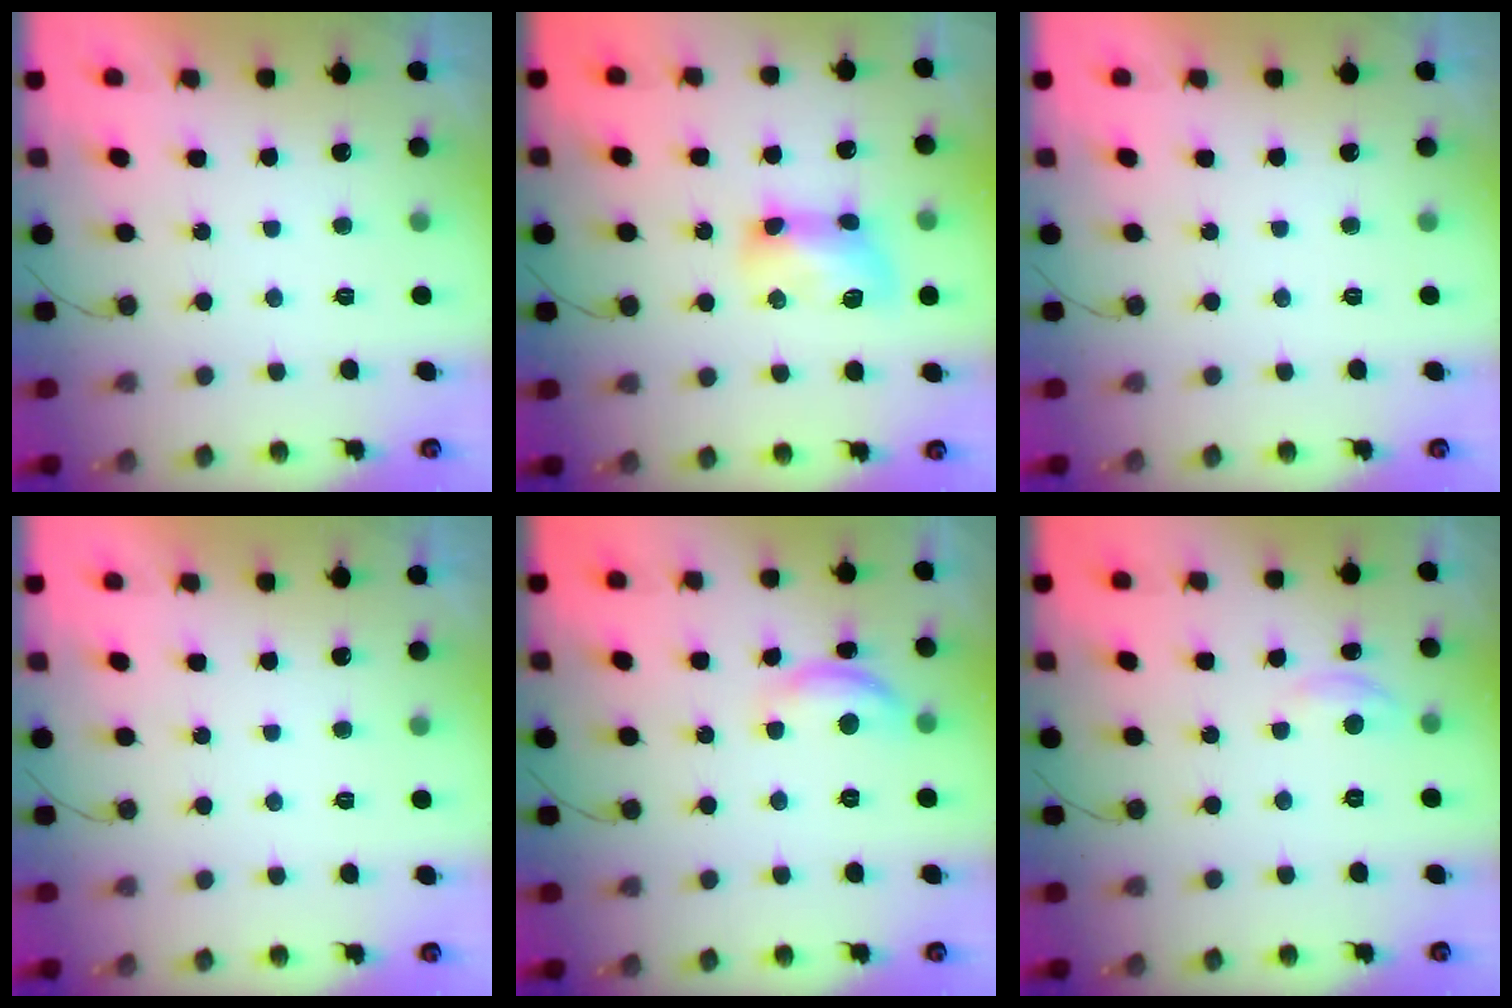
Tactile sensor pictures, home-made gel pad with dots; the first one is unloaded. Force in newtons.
{"total": 10.3, "press": 10.2, "slide": 0.8}
{"total": 0.0}
{"total": 0.0}
{"total": 9.7, "press": 9.7, "slide": 0.5}
{"total": 2.9, "press": 2.9, "slide": 0.3}